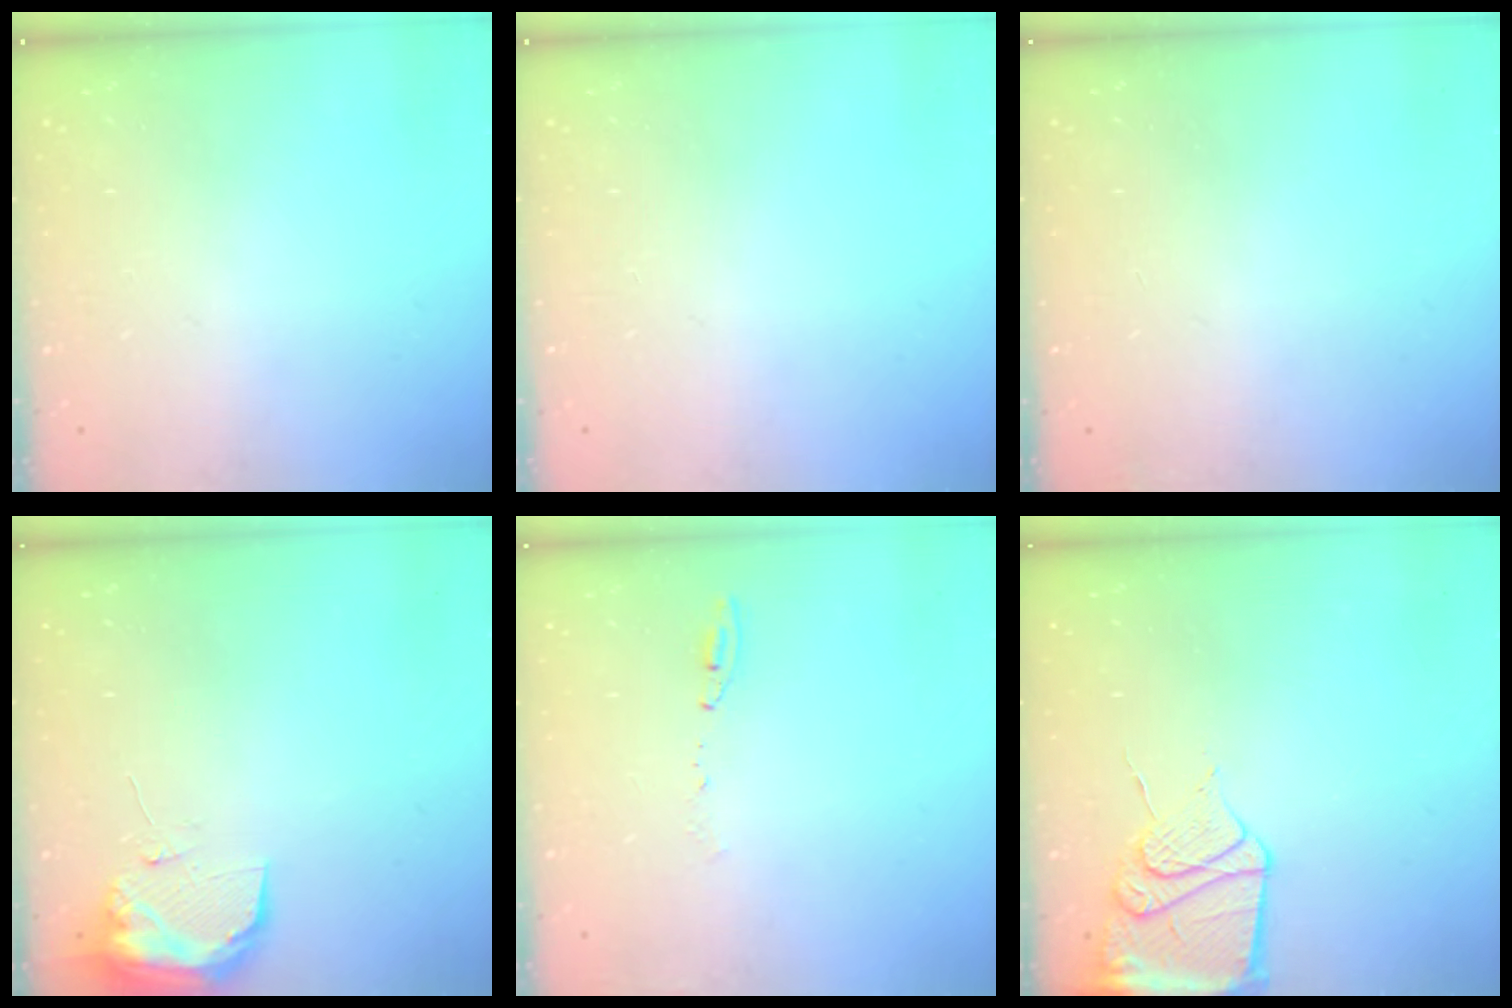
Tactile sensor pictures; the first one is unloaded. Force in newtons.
{"total": 0.0}
{"total": 2.8, "press": 2.6, "slide": 0.9}
{"total": 10.0, "press": 9.9, "slide": 1.2}
{"total": 6.3, "press": 6.2, "slide": 0.8}
{"total": 13.0, "press": 13.0, "slide": 1.5}